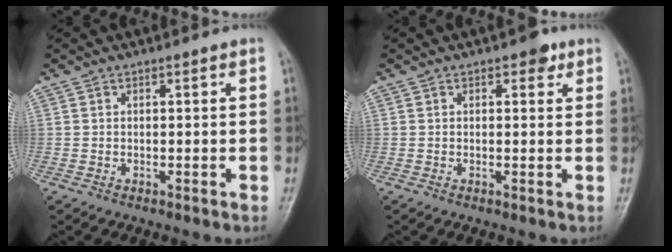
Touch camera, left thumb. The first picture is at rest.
{"total": 2.2, "force": [1.2, 1.3, 1.3], "torque": [-0.002, -0.002, 0.012]}